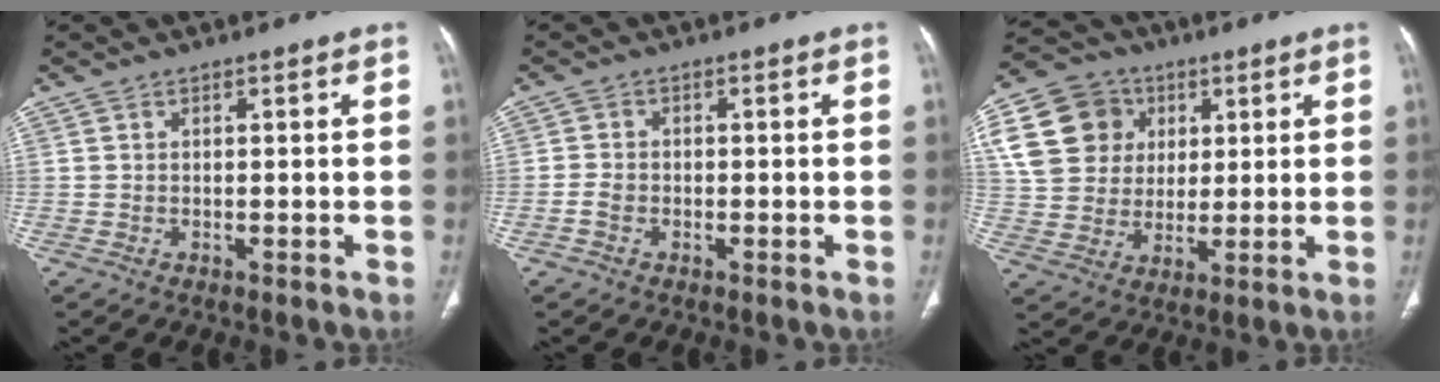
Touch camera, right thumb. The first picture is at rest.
{"total": 2.1, "force": [-0.9, 1.6, 1.0], "torque": [-0.016, 0.010, -0.020]}
{"total": 17.4, "force": [5.6, 14.6, 7.4], "torque": [-0.138, 0.021, 0.104]}